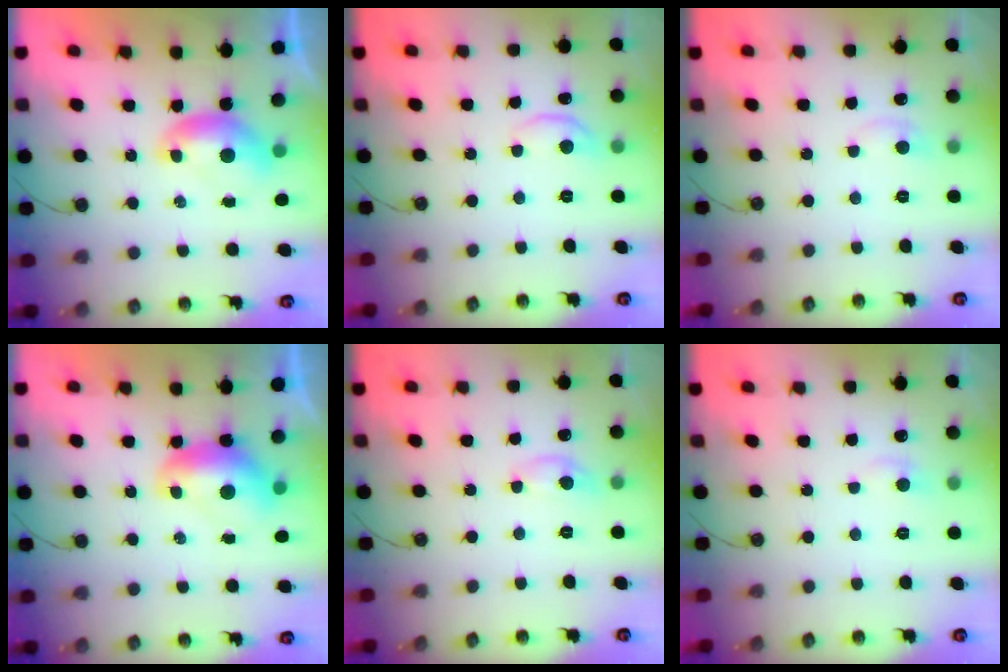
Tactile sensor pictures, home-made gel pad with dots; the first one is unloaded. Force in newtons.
{"total": 4.0, "press": 4.0, "slide": 0.4}
{"total": 0.9, "press": 0.4, "slide": 0.8}
{"total": 1.6, "press": 1.6, "slide": 0.4}
{"total": 0.0}
{"total": 1.2, "press": 0.8, "slide": 0.8}